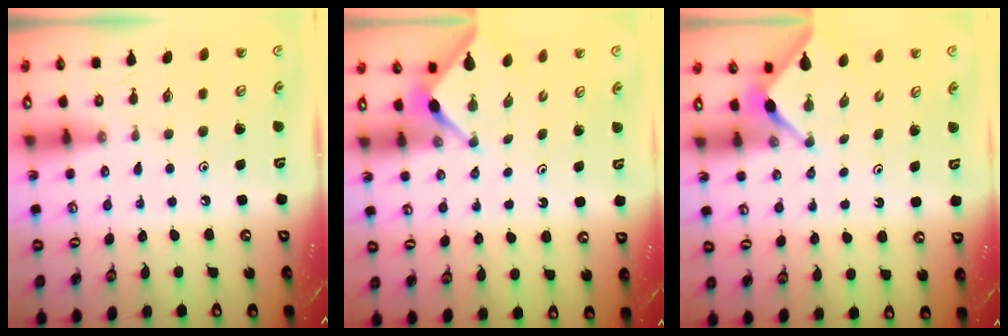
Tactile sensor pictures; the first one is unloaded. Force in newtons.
{"total": 2.9, "press": 2.9, "slide": 0.4}
{"total": 2.9, "press": 2.9, "slide": 0.4}